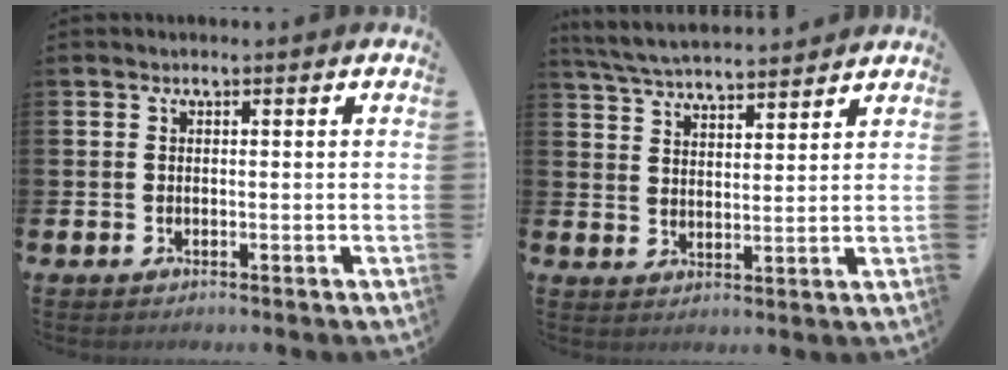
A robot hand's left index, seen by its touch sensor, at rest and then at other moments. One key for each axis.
{"total": 5.4, "fx": 5.3, "fy": 0.4, "fz": 0.8, "tx": -0.037, "ty": -0.029, "tz": 0.095}